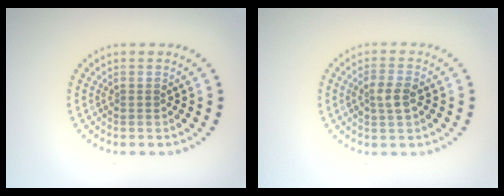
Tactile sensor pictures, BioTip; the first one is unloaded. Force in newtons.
{"total": 2.1, "press": 2.1, "slide": 0.3}